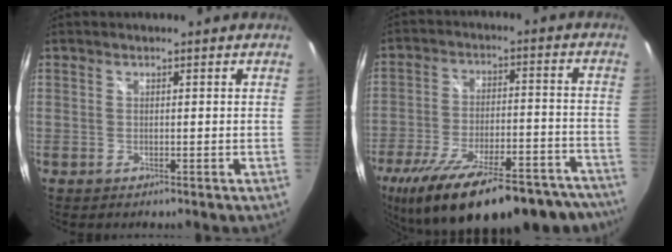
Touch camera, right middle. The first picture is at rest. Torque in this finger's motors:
{"motor_torque": [1.63, -0.51, 0.40, 0.21]}